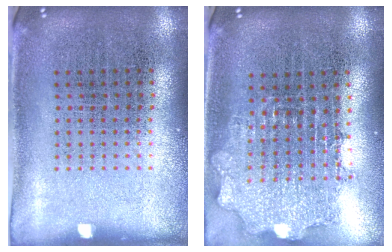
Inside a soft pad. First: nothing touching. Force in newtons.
{"total": 1.9, "press": 1.5, "slide": 1.1}